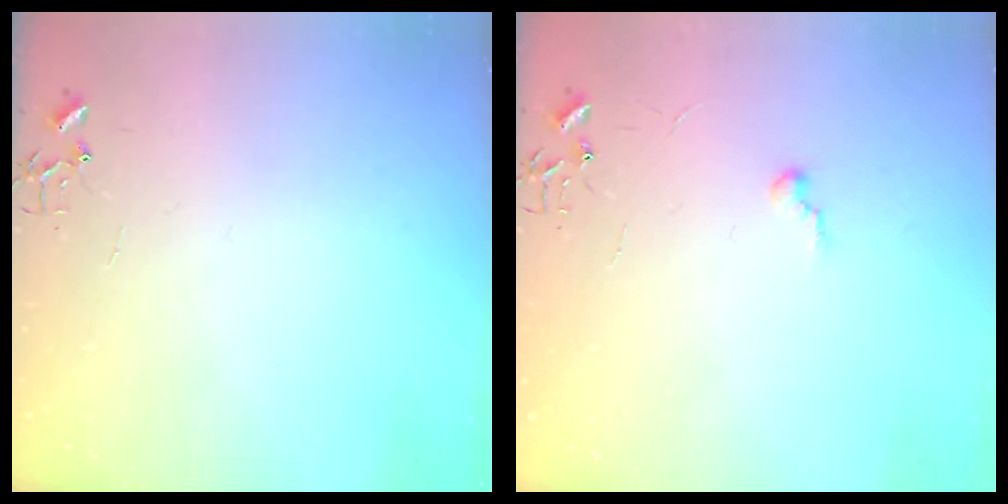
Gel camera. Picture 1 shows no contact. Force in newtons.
{"total": 5.7, "press": 5.7, "slide": 0.5}